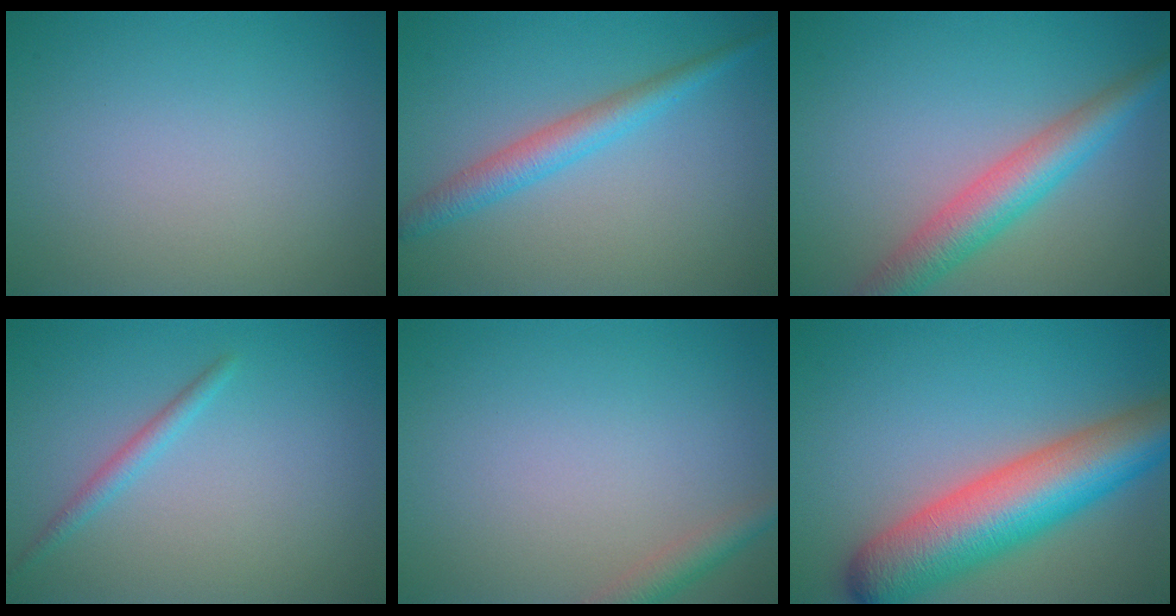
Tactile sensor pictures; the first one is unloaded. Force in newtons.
{"total": 3.1, "press": 3.1, "slide": 0.1}
{"total": 5.2, "press": 5.2, "slide": 0.1}
{"total": 1.4, "press": 1.4, "slide": 0.0}
{"total": 2.0, "press": 2.0, "slide": 0.1}
{"total": 10.4, "press": 10.4, "slide": 0.4}